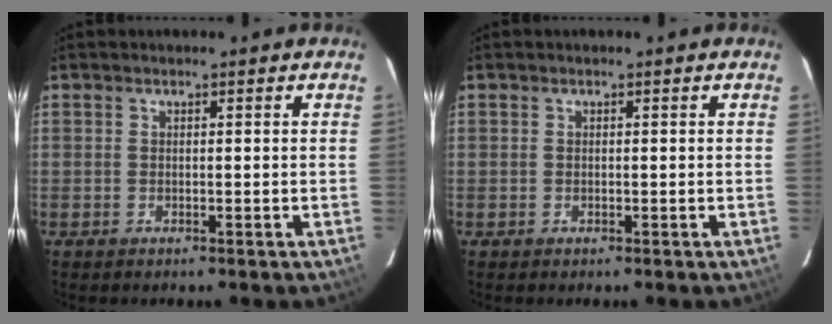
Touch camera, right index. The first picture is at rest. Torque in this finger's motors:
{"motor_torque": [-0.08, 0.19, -0.02, 0.00]}